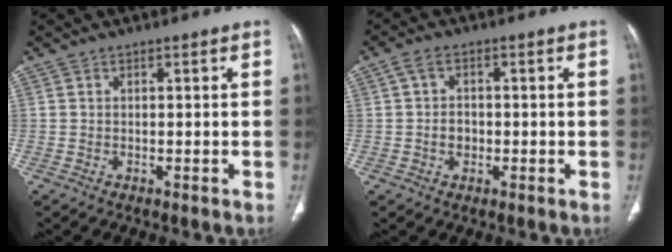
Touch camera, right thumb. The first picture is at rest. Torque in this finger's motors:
{"motor_torque": [-0.01, 0.01, 0.34, -0.36, 0.00]}